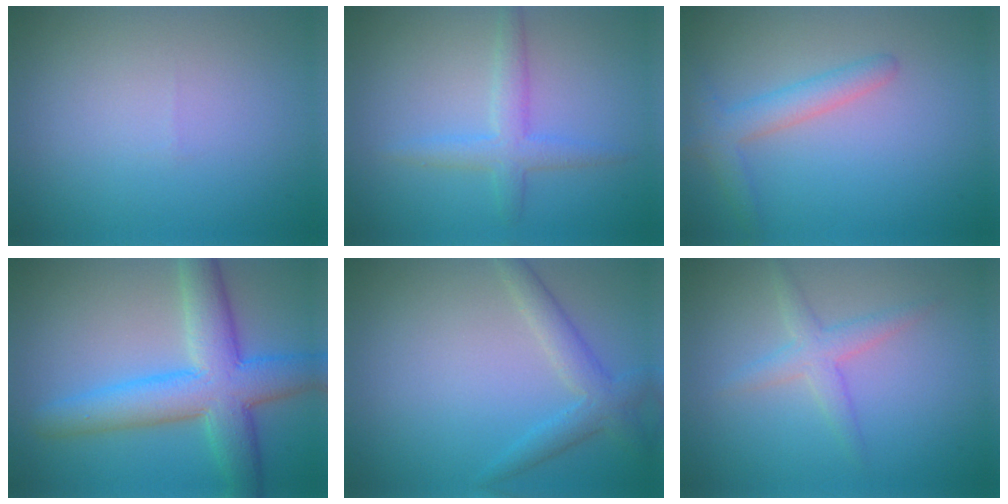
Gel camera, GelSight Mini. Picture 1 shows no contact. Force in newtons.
{"total": 2.8, "press": 2.8, "slide": 0.1}
{"total": 2.1, "press": 2.1, "slide": 0.2}
{"total": 8.3, "press": 8.3, "slide": 0.1}
{"total": 3.0, "press": 3.0, "slide": 0.3}
{"total": 2.3, "press": 2.3, "slide": 0.1}